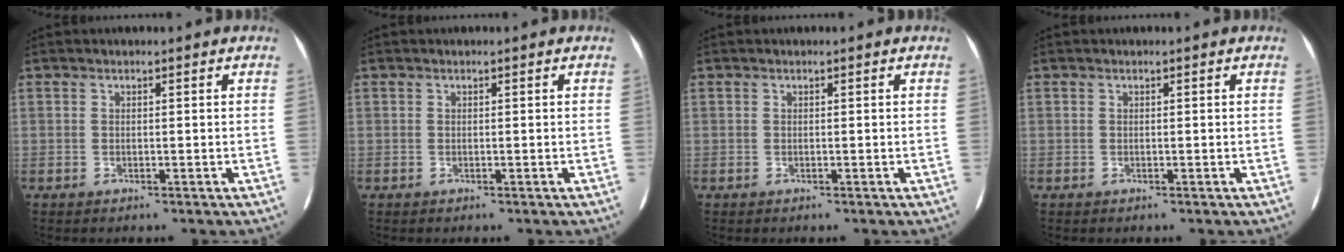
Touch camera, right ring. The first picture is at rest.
{"total": 0.0}
{"total": 0.0}
{"total": 0.0}